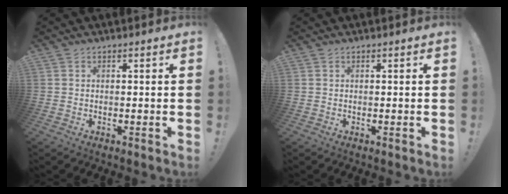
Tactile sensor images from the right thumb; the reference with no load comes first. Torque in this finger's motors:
{"motor_torque": [-0.05, 0.07, -0.01, -0.03, 0.00]}